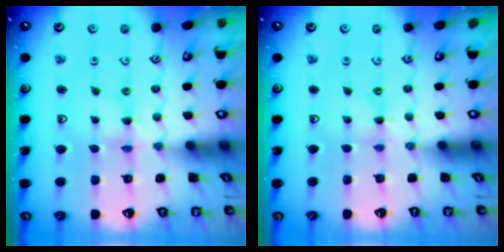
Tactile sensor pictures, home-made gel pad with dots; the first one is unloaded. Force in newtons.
{"total": 0.0}